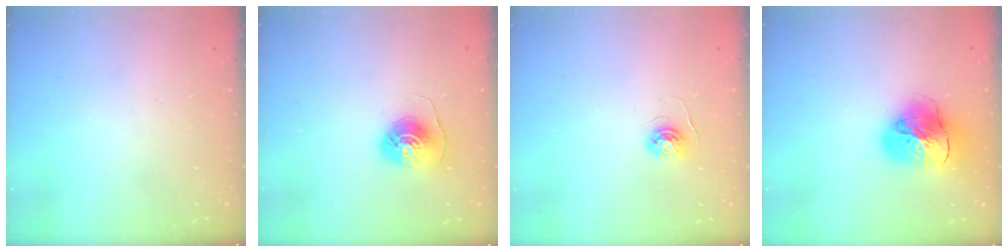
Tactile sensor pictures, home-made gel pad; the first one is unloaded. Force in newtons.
{"total": 7.8, "press": 7.8, "slide": 0.3}
{"total": 4.0, "press": 4.0, "slide": 0.4}
{"total": 17.8, "press": 17.7, "slide": 2.1}